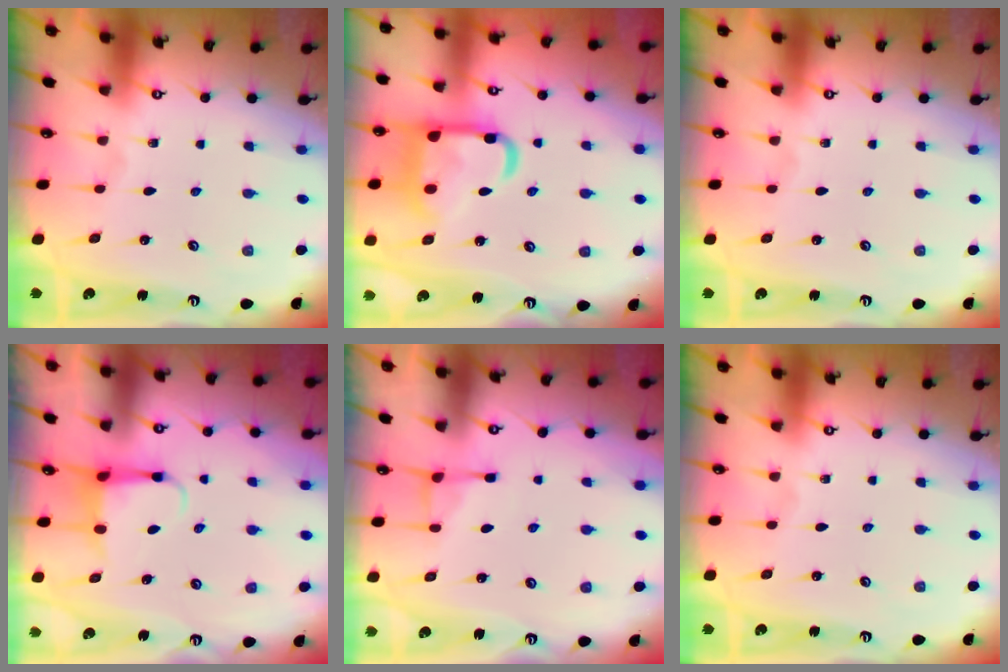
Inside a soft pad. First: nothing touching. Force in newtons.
{"total": 18.7, "press": 18.6, "slide": 1.6}
{"total": 0.0}
{"total": 5.1, "press": 5.0, "slide": 0.7}
{"total": 5.3, "press": 5.2, "slide": 0.5}
{"total": 0.0}